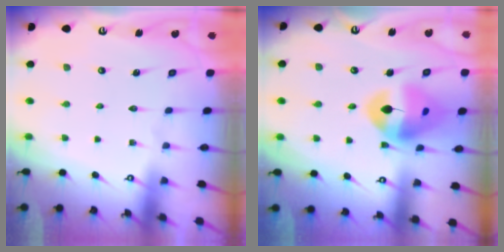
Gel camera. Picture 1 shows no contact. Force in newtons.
{"total": 15.2, "press": 15.1, "slide": 1.8}